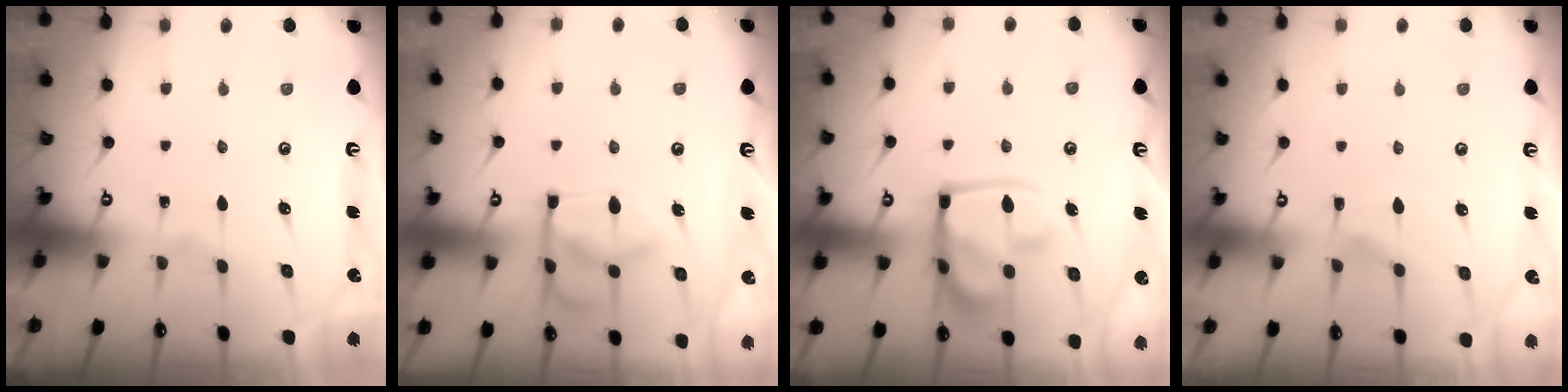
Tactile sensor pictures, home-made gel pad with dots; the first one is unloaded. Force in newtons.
{"total": 12.2, "press": 12.2, "slide": 0.2}
{"total": 15.2, "press": 15.1, "slide": 1.8}
{"total": 1.4, "press": 0.6, "slide": 1.3}